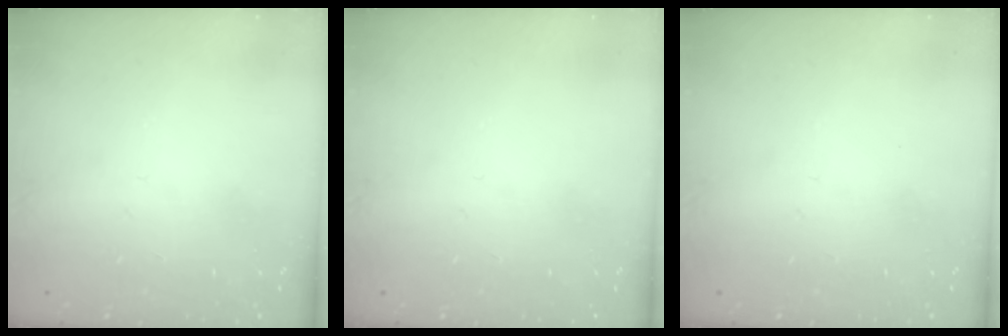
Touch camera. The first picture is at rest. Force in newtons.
{"total": 0.0}
{"total": 0.0}